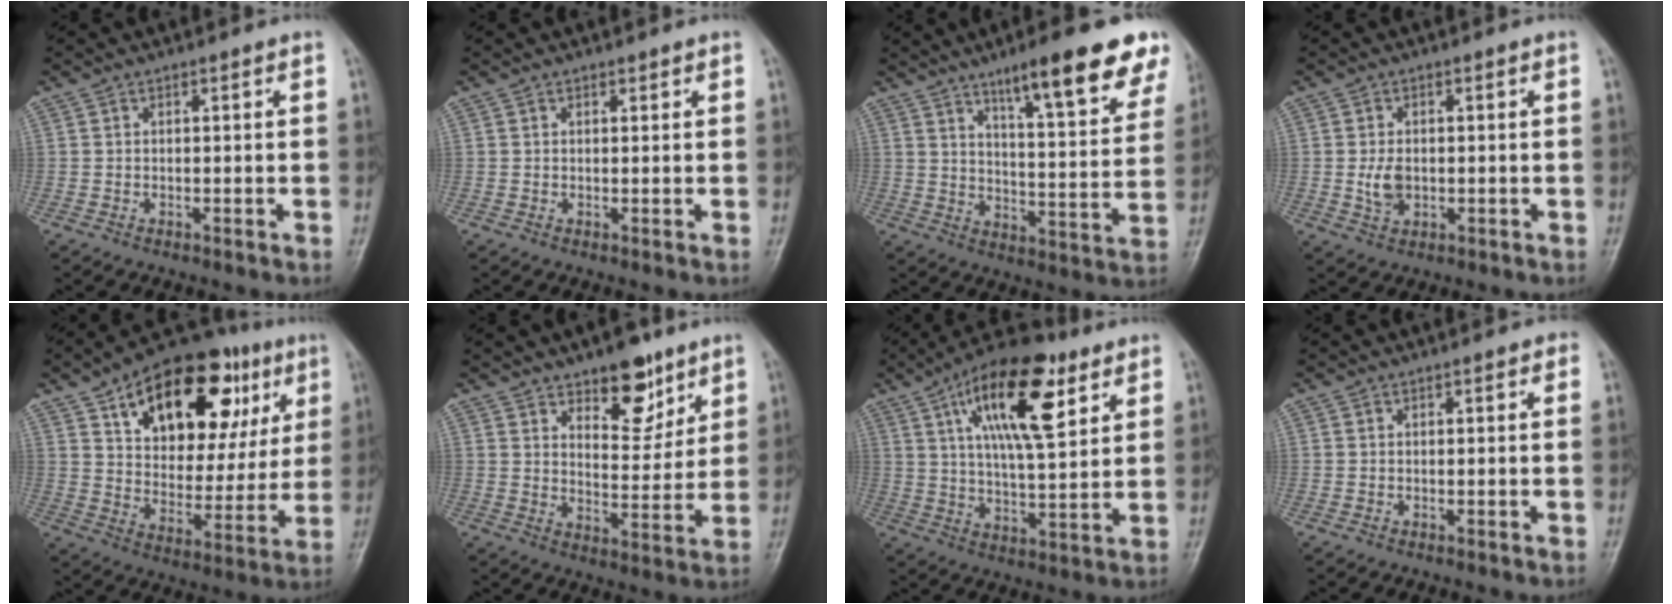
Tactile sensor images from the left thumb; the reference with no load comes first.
{"total": 0.6, "force": [0.5, 0.4, 0.2], "torque": [-0.002, -0.004, 0.006]}
{"total": 17.9, "force": [11.6, 3.7, 13.1], "torque": [-0.148, -0.053, 0.170]}
{"total": 3.8, "force": [-0.2, 2.6, 2.8], "torque": [-0.048, -0.003, 0.000]}
{"total": 26.4, "force": [12.0, 14.3, 18.6], "torque": [-0.234, -0.002, 0.188]}
{"total": 11.2, "force": [7.1, 5.3, 6.8], "torque": [-0.064, -0.048, 0.112]}
{"total": 19.0, "force": [8.6, 7.3, 15.4], "torque": [-0.230, -0.020, 0.140]}
{"total": 0.9, "force": [0.4, 0.4, 0.7], "torque": [-0.006, 0.002, 0.000]}